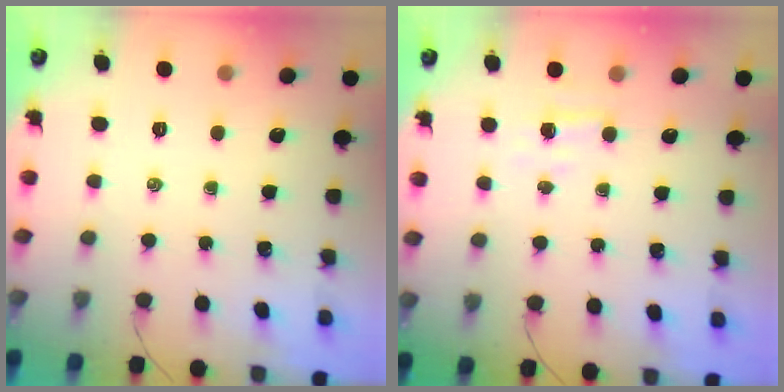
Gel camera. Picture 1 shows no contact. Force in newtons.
{"total": 2.7, "press": 2.6, "slide": 0.7}